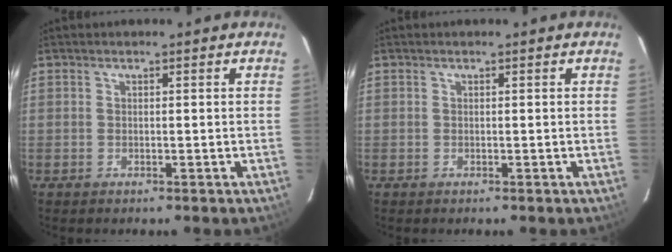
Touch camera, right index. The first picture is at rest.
{"total": 0.0}